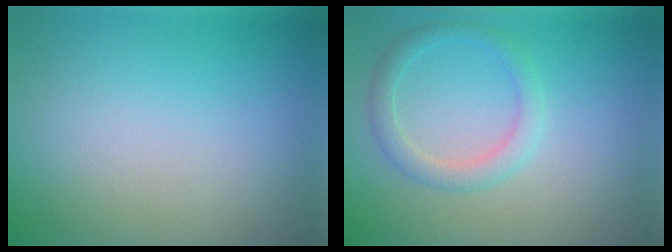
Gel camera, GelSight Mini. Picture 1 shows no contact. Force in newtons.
{"total": 2.2, "press": 2.2, "slide": 0.1}